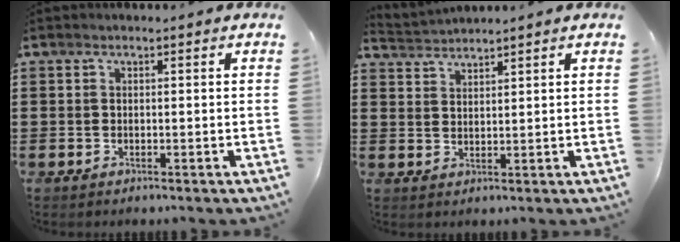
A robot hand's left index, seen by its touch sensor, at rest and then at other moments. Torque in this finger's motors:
{"motor_torque": [-0.09, 0.46, -0.05, -0.02]}